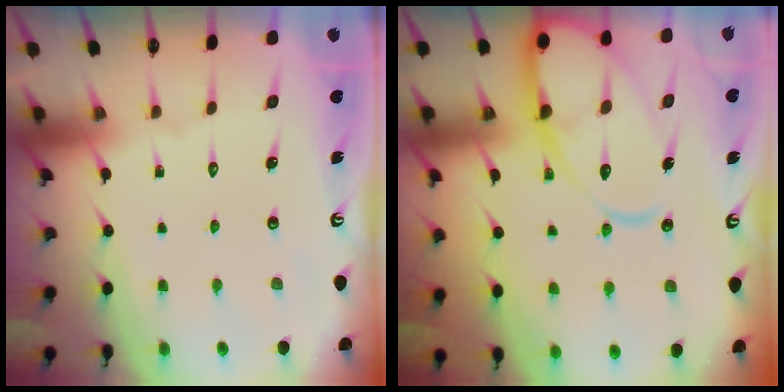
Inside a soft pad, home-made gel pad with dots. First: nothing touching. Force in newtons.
{"total": 16.1, "press": 16.1, "slide": 1.3}